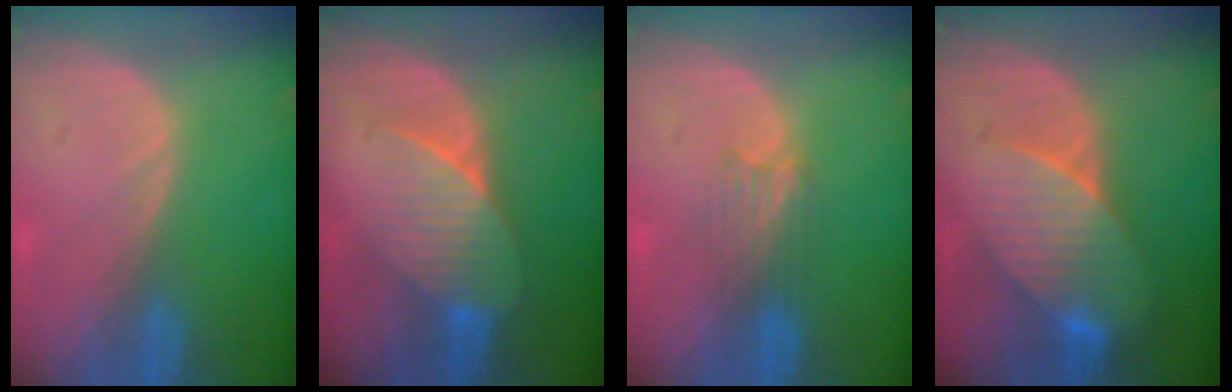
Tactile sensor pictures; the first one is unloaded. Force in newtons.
{"total": 7.4, "press": 6.9, "slide": 2.5}
{"total": 3.3, "press": 3.3, "slide": 0.1}
{"total": 8.0, "press": 7.8, "slide": 2.0}